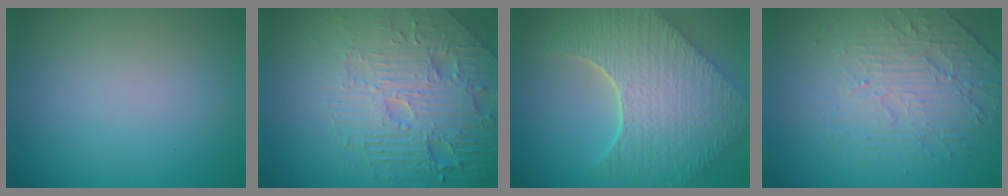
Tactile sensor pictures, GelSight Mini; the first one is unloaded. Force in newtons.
{"total": 7.9, "press": 6.1, "slide": 5.0}
{"total": 9.6, "press": 7.0, "slide": 6.7}
{"total": 4.7, "press": 3.5, "slide": 3.1}